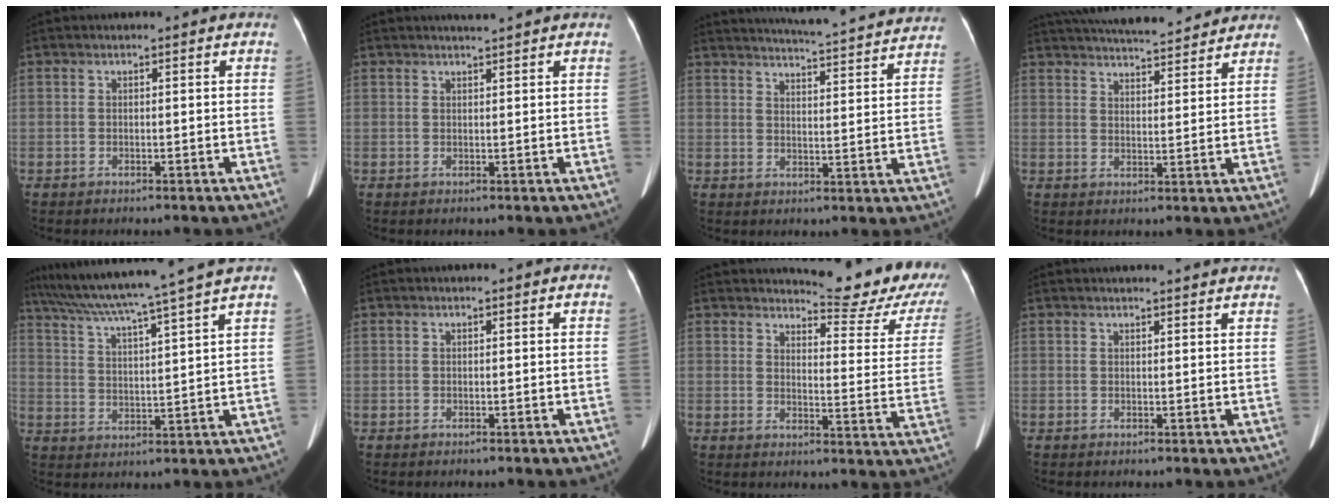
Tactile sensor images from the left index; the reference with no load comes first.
{"total": 1.6, "force": [1.5, -0.4, 0.5], "torque": [-0.007, 0.003, 0.028]}
{"total": 21.9, "force": [20.7, 1.3, 6.9], "torque": [-0.104, -0.024, 0.253]}
{"total": 16.1, "force": [14.7, 2.7, 5.8], "torque": [-0.097, 0.028, 0.212]}
{"total": 16.0, "force": [13.5, -2.3, 8.3], "torque": [-0.144, -0.002, 0.203]}
{"total": 0.0}
{"total": 14.5, "force": [13.6, 1.4, 4.7], "torque": [-0.050, -0.076, 0.142]}
{"total": 7.9, "force": [7.5, 0.3, 2.4], "torque": [-0.027, 0.022, 0.074]}